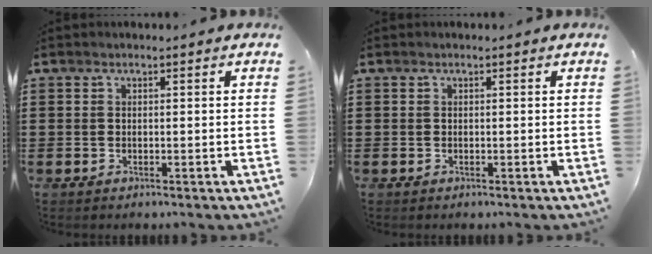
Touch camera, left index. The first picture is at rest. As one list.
[{"total": 0.0}]